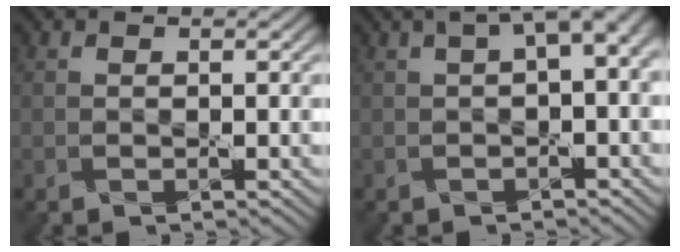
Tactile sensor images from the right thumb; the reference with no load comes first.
{"total": 4.8, "force": [1.4, 1.4, 4.4], "torque": [-0.060, 0.015, 0.022]}